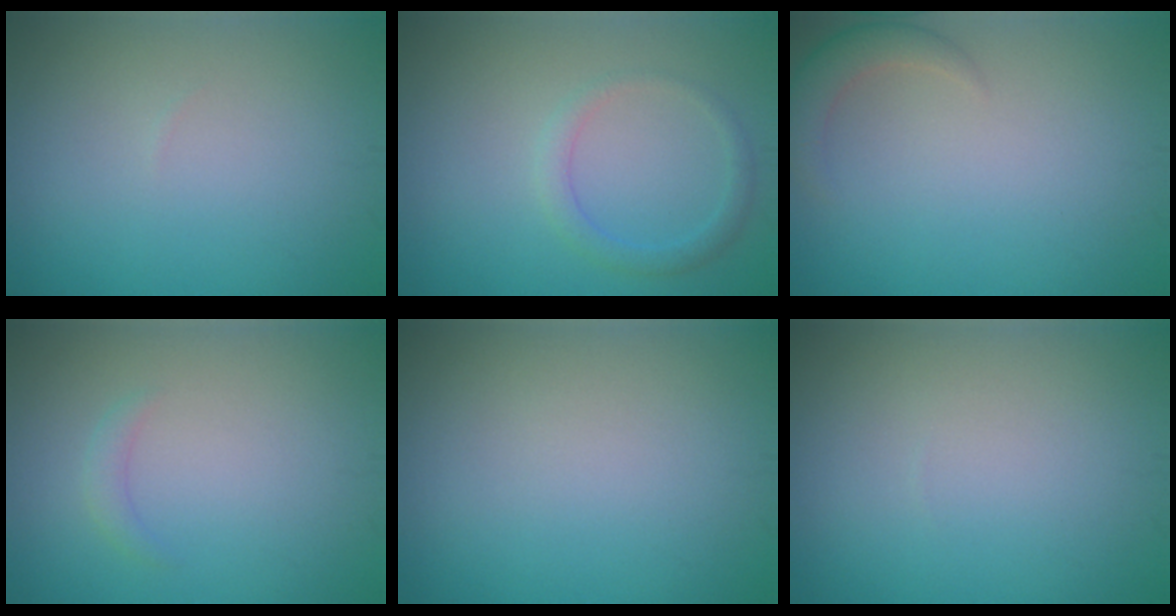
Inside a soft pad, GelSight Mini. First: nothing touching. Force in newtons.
{"total": 1.8, "press": 1.8, "slide": 0.1}
{"total": 2.2, "press": 2.2, "slide": 0.2}
{"total": 1.0, "press": 1.0, "slide": 0.1}
{"total": 0.0}
{"total": 0.0}